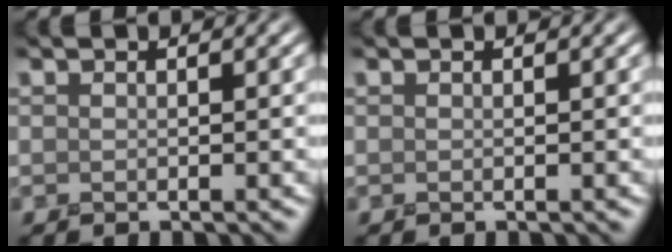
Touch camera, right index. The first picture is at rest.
{"total": 0.0}